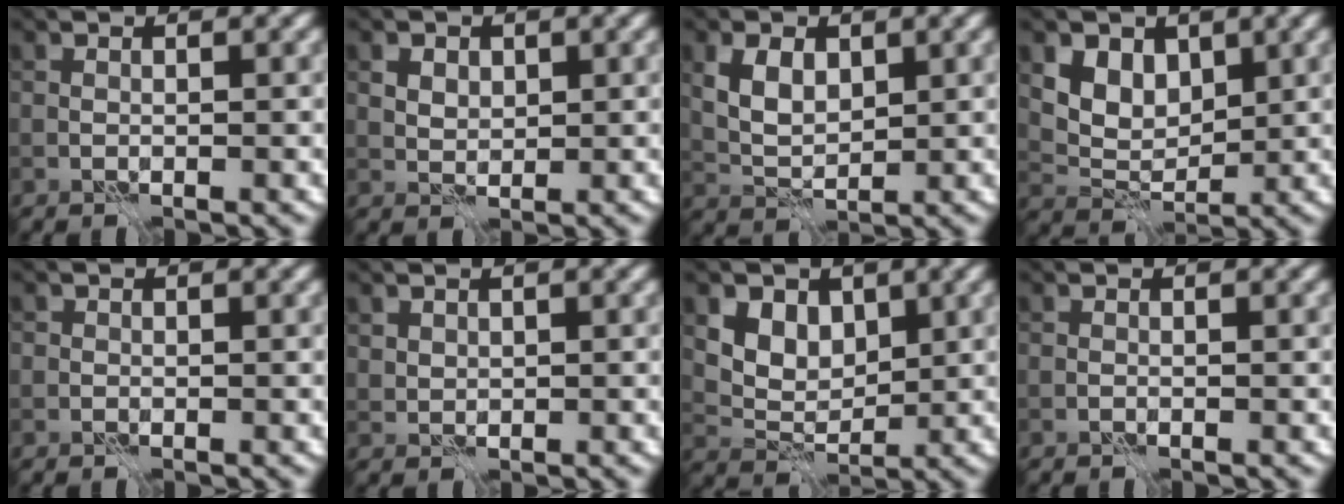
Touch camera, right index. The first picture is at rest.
{"total": 2.8, "force": [1.4, 1.9, 1.5], "torque": [-0.032, 0.006, 0.023]}
{"total": 3.9, "force": [1.3, 2.4, 2.8], "torque": [-0.060, 0.001, 0.025]}
{"total": 4.8, "force": [2.4, 3.3, 2.5], "torque": [-0.057, -0.021, 0.056]}
{"total": 0.5, "force": [0.0, 0.5, 0.0], "torque": [0.006, -0.001, -0.002]}
{"total": 1.2, "force": [0.8, 0.8, 0.3], "torque": [-0.007, -0.001, 0.018]}
{"total": 5.4, "force": [2.6, 3.8, 2.7], "torque": [-0.067, -0.018, 0.058]}
{"total": 0.0}